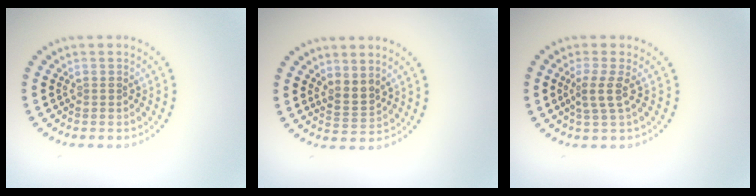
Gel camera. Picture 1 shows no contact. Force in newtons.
{"total": 2.0, "press": 1.4, "slide": 1.4}
{"total": 2.2, "press": 1.6, "slide": 1.5}